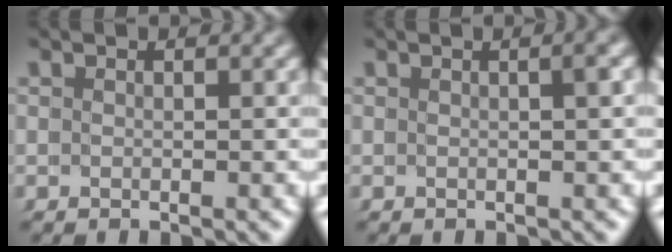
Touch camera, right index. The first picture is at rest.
{"total": 1.0, "force": [0.2, -0.3, 0.9], "torque": [-0.005, 0.003, 0.005]}